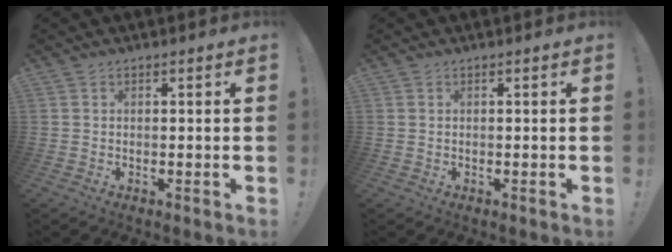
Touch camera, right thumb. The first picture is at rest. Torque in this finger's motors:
{"motor_torque": [-0.19, 0.03, -0.14, 0.07, 0.03]}